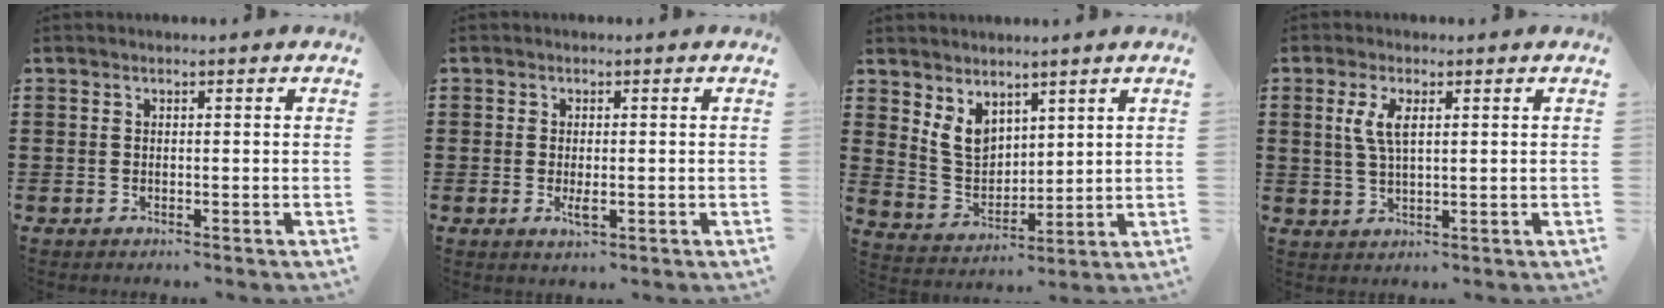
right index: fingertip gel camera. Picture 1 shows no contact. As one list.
[{"total": 2.1, "force": [-0.4, 0.6, 2.0], "torque": [-0.042, -0.005, -0.007]}, {"total": 5.8, "force": [3.7, 3.8, 2.4], "torque": [-0.071, -0.006, 0.068]}, {"total": 4.4, "force": [1.4, 1.7, 3.9], "torque": [-0.081, 0.007, 0.022]}]